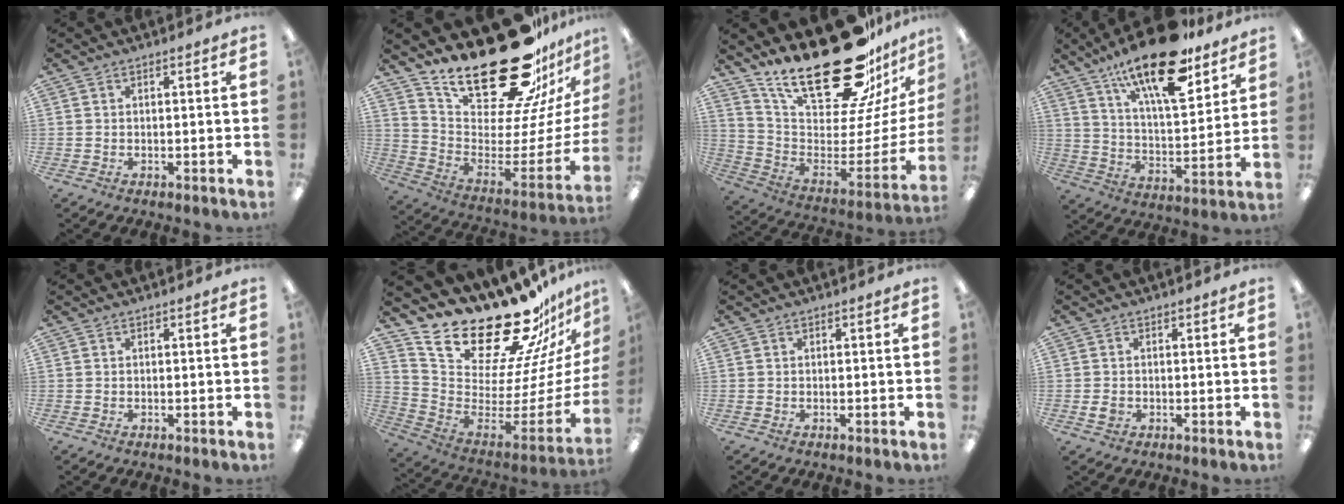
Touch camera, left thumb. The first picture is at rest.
{"total": 30.5, "force": [22.7, 11.6, 16.7], "torque": [-0.250, -0.161, 0.418]}
{"total": 30.5, "force": [21.6, 10.7, 18.8], "torque": [-0.284, -0.150, 0.391]}
{"total": 21.3, "force": [15.3, 7.1, 13.0], "torque": [-0.214, -0.092, 0.256]}
{"total": 0.0}
{"total": 25.8, "force": [22.4, 8.3, 9.9], "torque": [-0.158, -0.186, 0.401]}
{"total": 0.0}
{"total": 2.0, "force": [-0.4, 1.7, 0.9], "torque": [-0.015, 0.003, -0.006]}